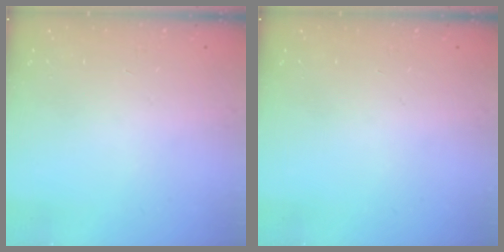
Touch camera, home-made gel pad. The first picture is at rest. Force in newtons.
{"total": 0.0}